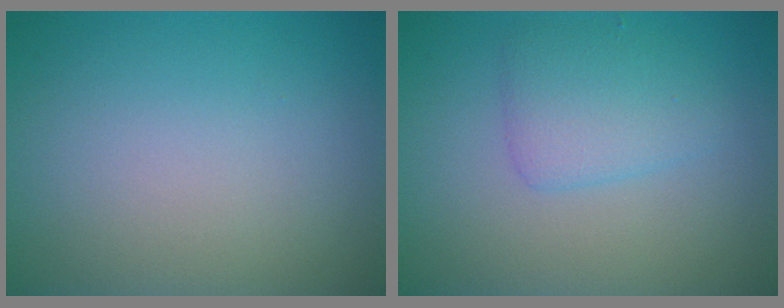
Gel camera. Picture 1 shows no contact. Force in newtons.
{"total": 2.8, "press": 2.8, "slide": 0.1}